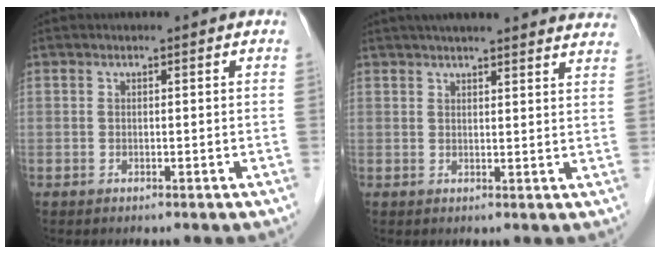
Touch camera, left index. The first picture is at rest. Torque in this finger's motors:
{"motor_torque": [-0.26, -0.81, 0.63, 0.11]}